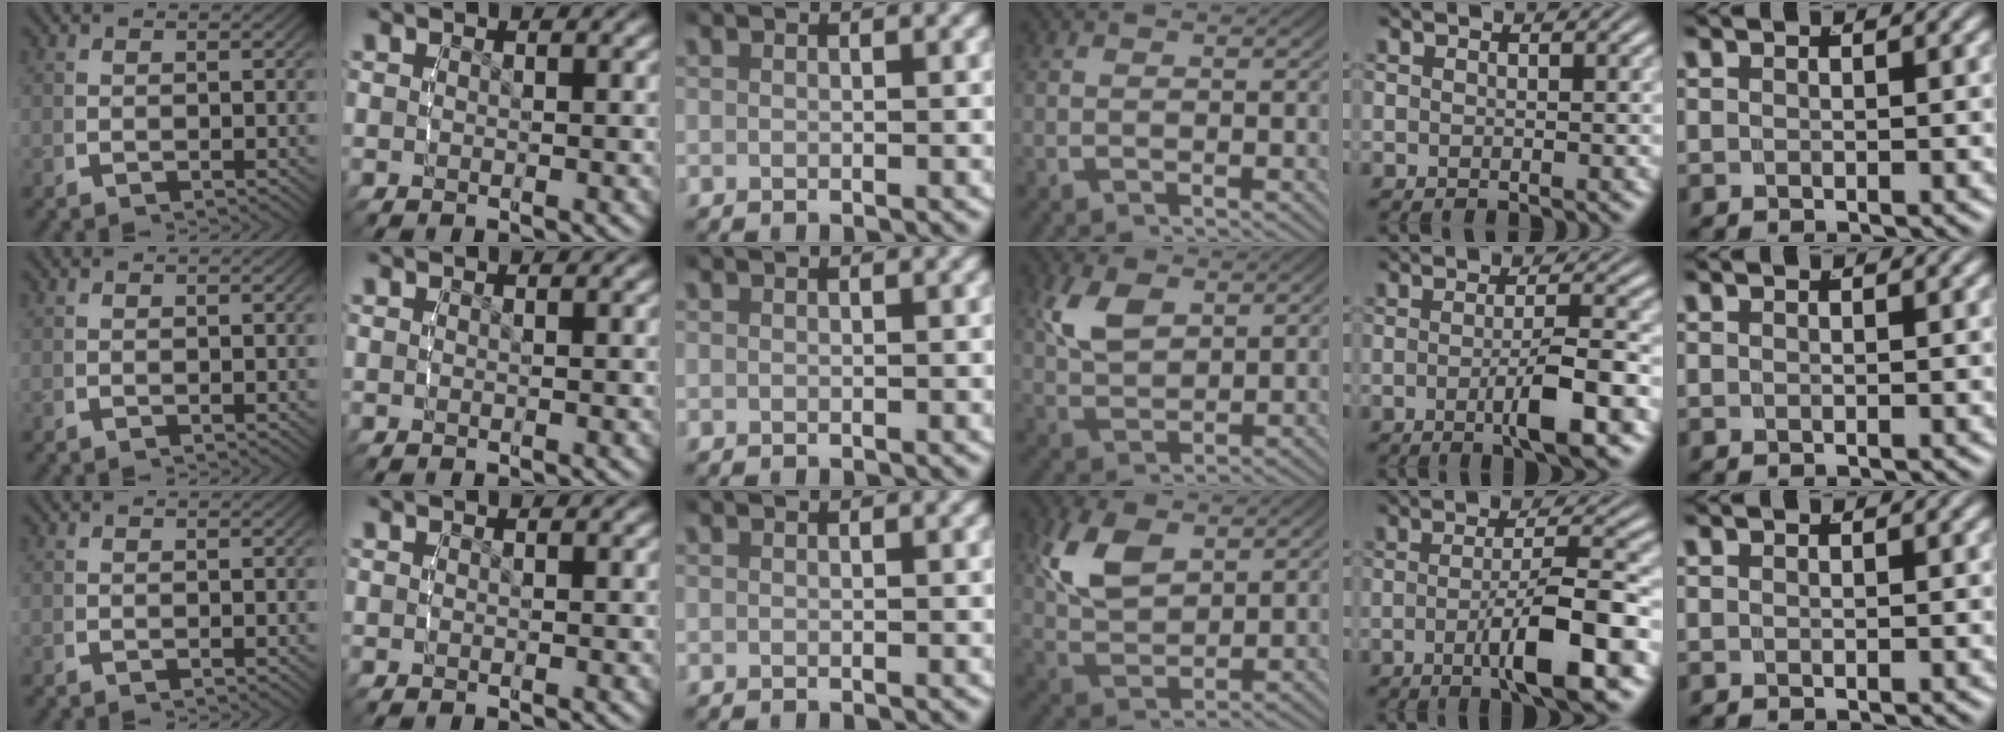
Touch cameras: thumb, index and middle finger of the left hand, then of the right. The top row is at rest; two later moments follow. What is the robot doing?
{"motion": "lift_and_place", "object": "bottle cap"}